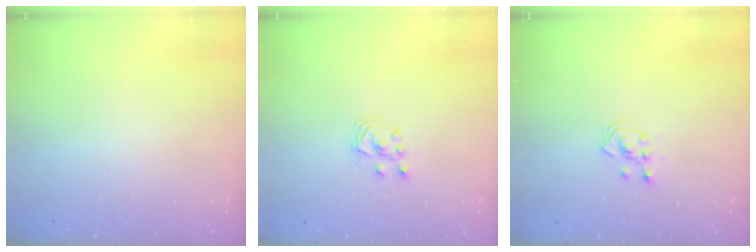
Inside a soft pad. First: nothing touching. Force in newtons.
{"total": 3.0, "press": 3.0, "slide": 0.3}
{"total": 2.9, "press": 2.9, "slide": 0.2}